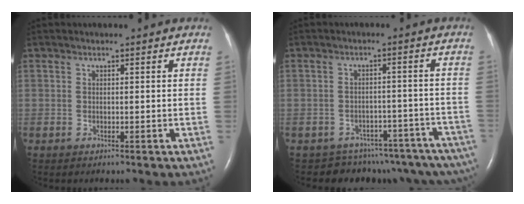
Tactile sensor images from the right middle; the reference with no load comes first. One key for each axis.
{"total": 14.7, "fx": -12.8, "fy": 6.5, "fz": 3.1, "tx": -0.026, "ty": 0.039, "tz": -0.139}